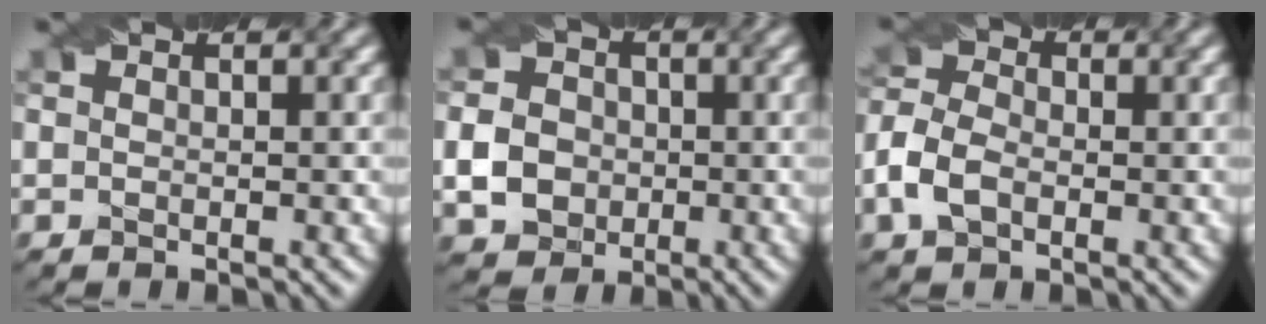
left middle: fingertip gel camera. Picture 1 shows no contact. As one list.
[{"total": 4.0, "force": [-0.8, 3.5, 1.8], "torque": [-0.036, 0.004, -0.021]}, {"total": 4.2, "force": [-1.7, 2.7, 2.7], "torque": [-0.067, 0.004, -0.040]}]